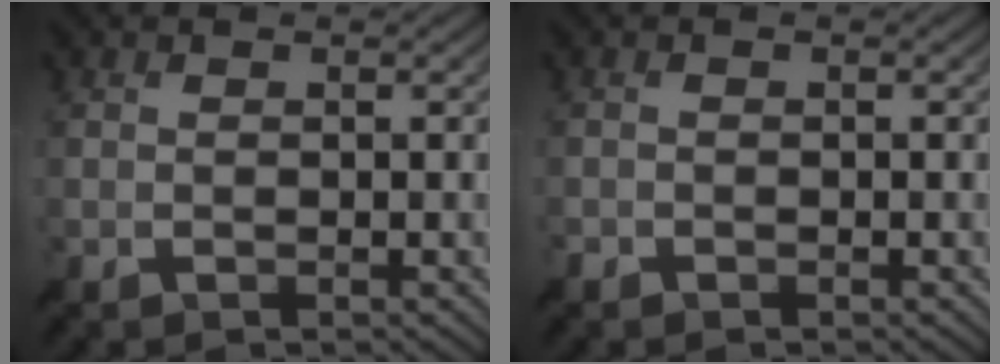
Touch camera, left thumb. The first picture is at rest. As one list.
[{"total": 0.6, "force": [-0.5, 0.3, 0.0], "torque": [-0.001, -0.002, -0.012]}]